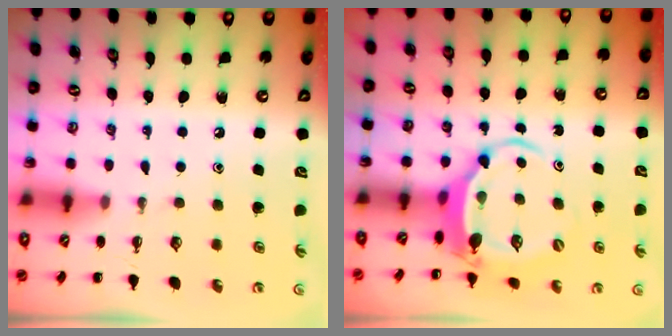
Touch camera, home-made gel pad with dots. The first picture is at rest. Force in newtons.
{"total": 5.5, "press": 5.4, "slide": 1.0}